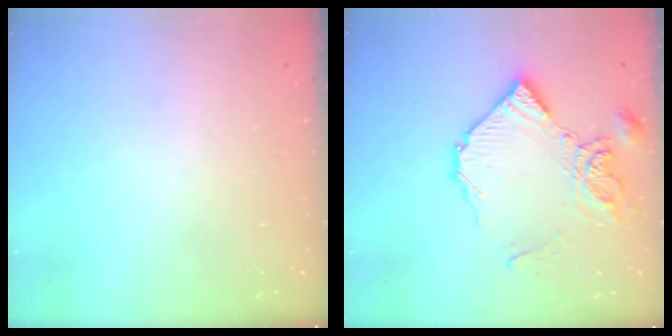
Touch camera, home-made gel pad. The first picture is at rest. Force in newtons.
{"total": 14.8, "press": 14.7, "slide": 1.7}